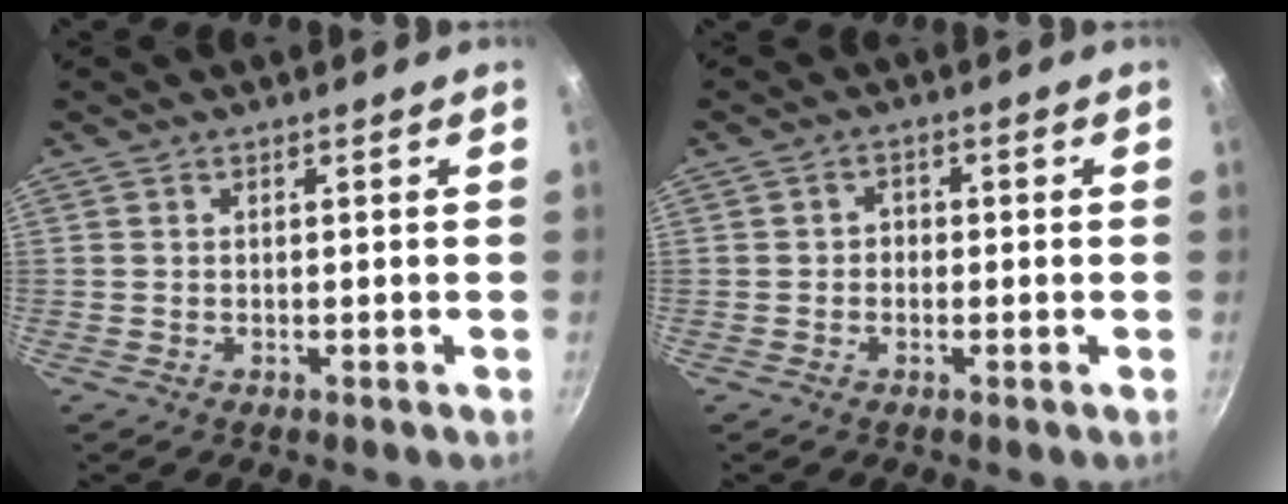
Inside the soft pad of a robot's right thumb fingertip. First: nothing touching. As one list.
[{"total": 1.9, "force": [-0.4, 1.6, 0.8], "torque": [-0.003, 0.006, -0.010]}]